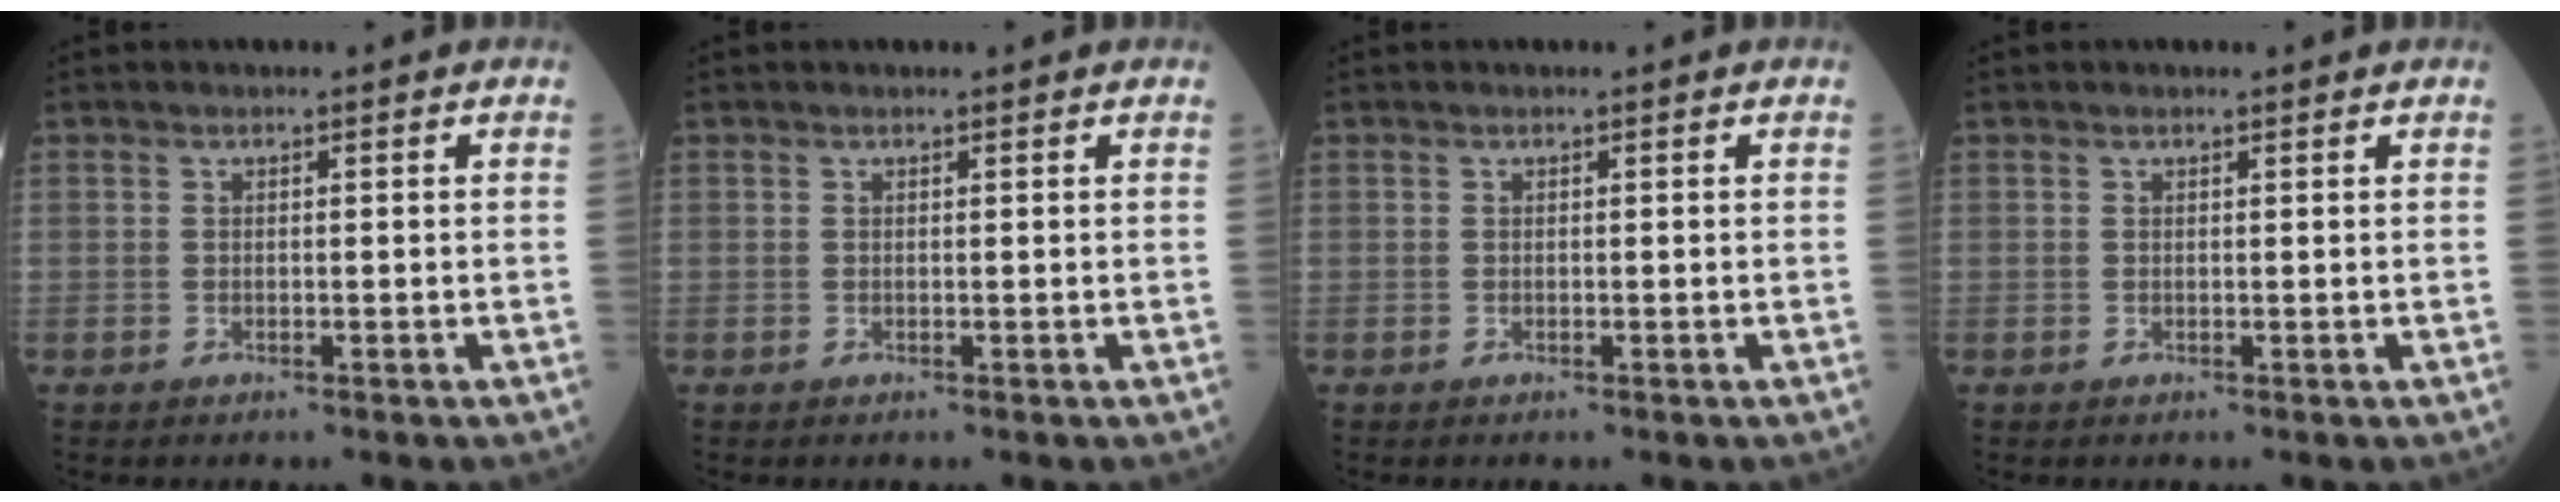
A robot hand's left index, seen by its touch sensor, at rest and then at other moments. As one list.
[{"total": 1.4, "force": [1.4, 0.1, 0.3], "torque": [-0.007, 0.009, 0.016]}, {"total": 0.0}, {"total": 1.6, "force": [1.5, 0.0, 0.5], "torque": [-0.008, 0.005, 0.018]}]